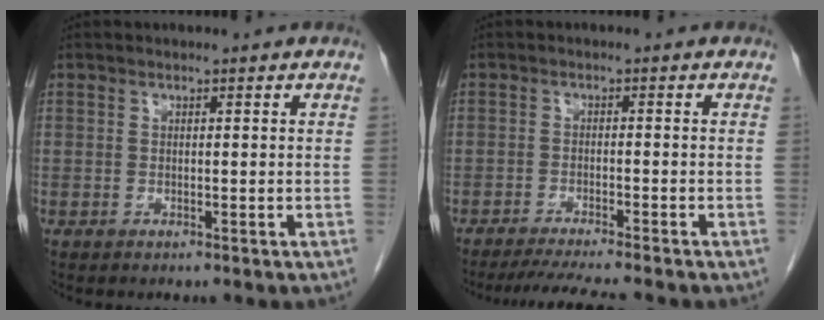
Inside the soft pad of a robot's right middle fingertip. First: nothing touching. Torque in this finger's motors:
{"motor_torque": [0.08, -0.07, 0.03, 0.04]}